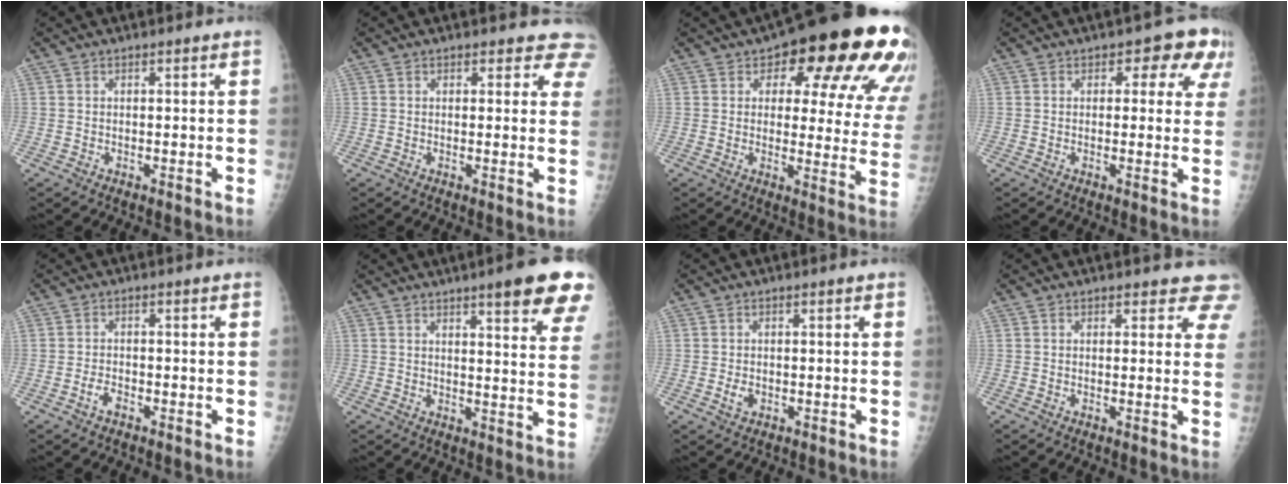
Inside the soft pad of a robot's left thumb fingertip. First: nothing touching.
{"total": 4.8, "force": [4.2, 2.3, 0.6], "torque": [0.038, -0.017, 0.023]}
{"total": 22.4, "force": [10.7, 9.7, 17.2], "torque": [-0.171, -0.020, 0.129]}
{"total": 6.9, "force": [2.9, 4.3, 4.5], "torque": [0.004, -0.001, 0.022]}
{"total": 2.1, "force": [-1.3, 1.1, 1.3], "torque": [-0.026, 0.010, -0.025]}
{"total": 14.6, "force": [9.6, 2.4, 10.7], "torque": [-0.108, -0.039, 0.106]}
{"total": 1.8, "force": [-0.4, 1.2, 1.2], "torque": [-0.021, 0.000, -0.007]}
{"total": 5.1, "force": [4.5, 2.2, 0.6], "torque": [0.038, -0.019, 0.027]}